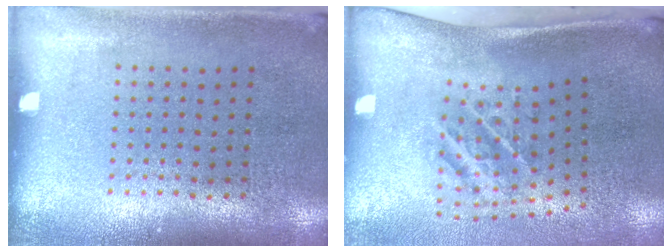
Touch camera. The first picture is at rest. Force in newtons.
{"total": 2.4, "press": 1.4, "slide": 2.0}